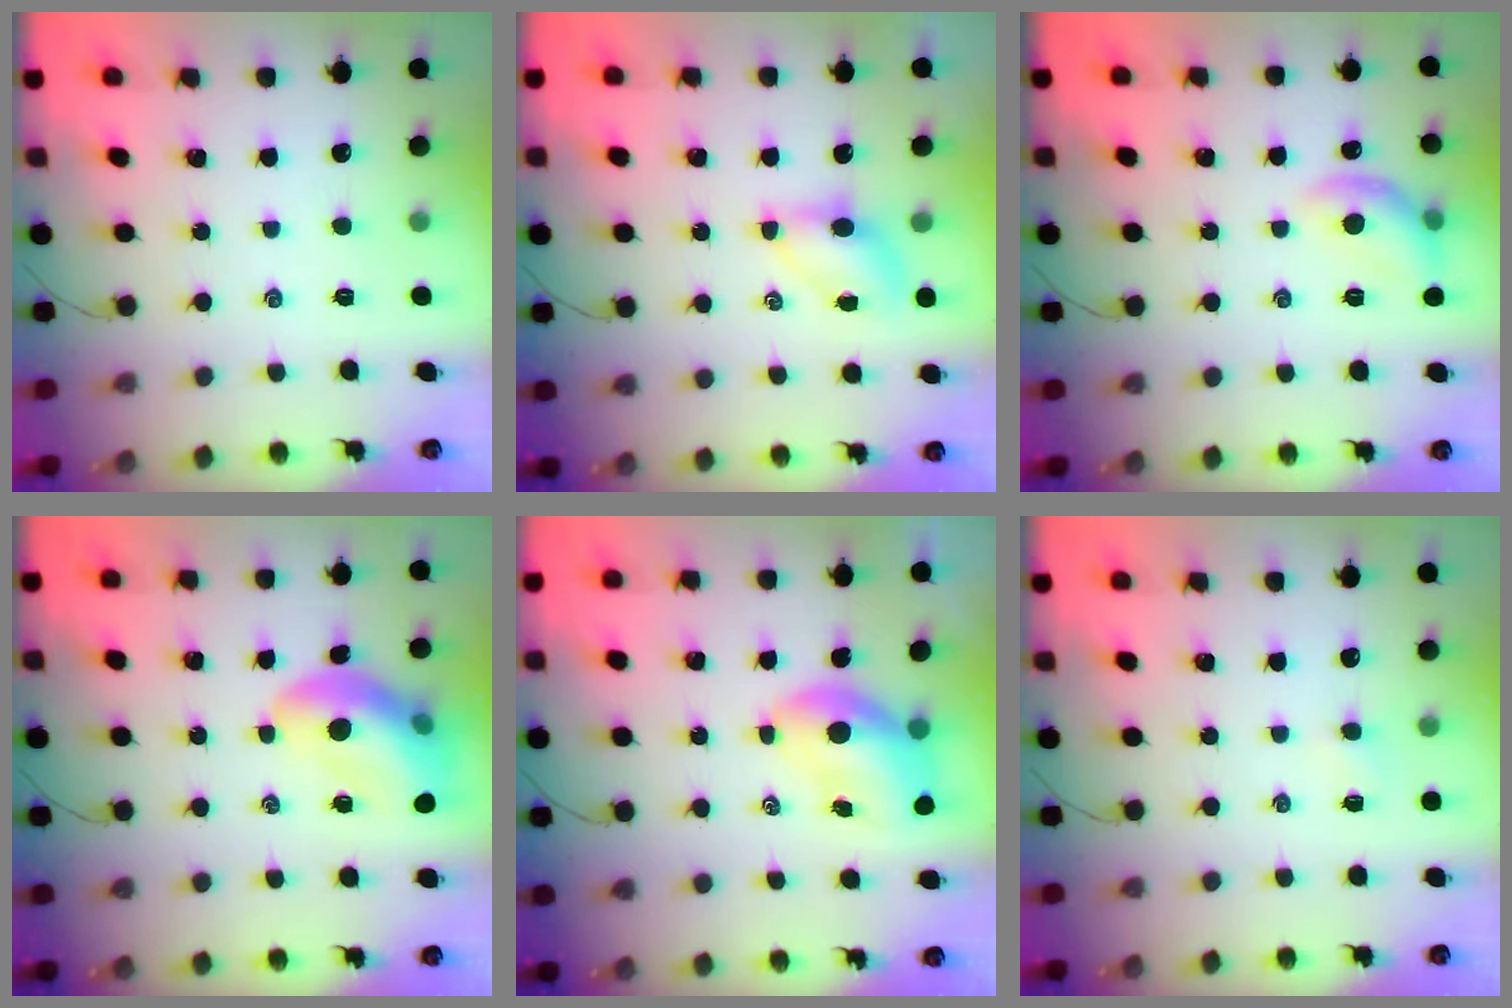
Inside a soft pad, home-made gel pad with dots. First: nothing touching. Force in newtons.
{"total": 4.6, "press": 4.5, "slide": 0.9}
{"total": 9.5, "press": 9.5, "slide": 0.7}
{"total": 13.6, "press": 12.9, "slide": 4.1}
{"total": 7.9, "press": 7.8, "slide": 1.4}
{"total": 2.5, "press": 2.4, "slide": 0.8}